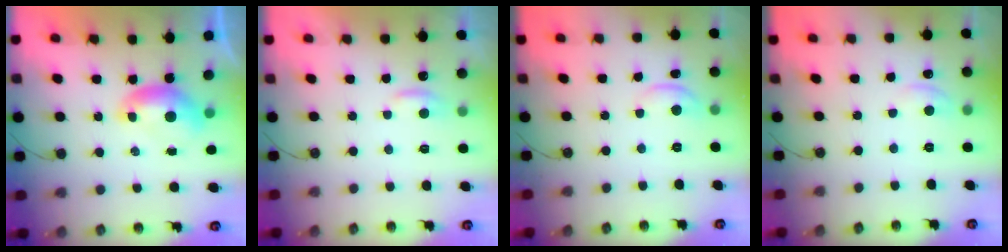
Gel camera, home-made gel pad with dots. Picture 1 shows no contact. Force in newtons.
{"total": 1.1, "press": 1.1, "slide": 0.4}
{"total": 1.4, "press": 1.4, "slide": 0.4}
{"total": 1.0, "press": 0.7, "slide": 0.7}